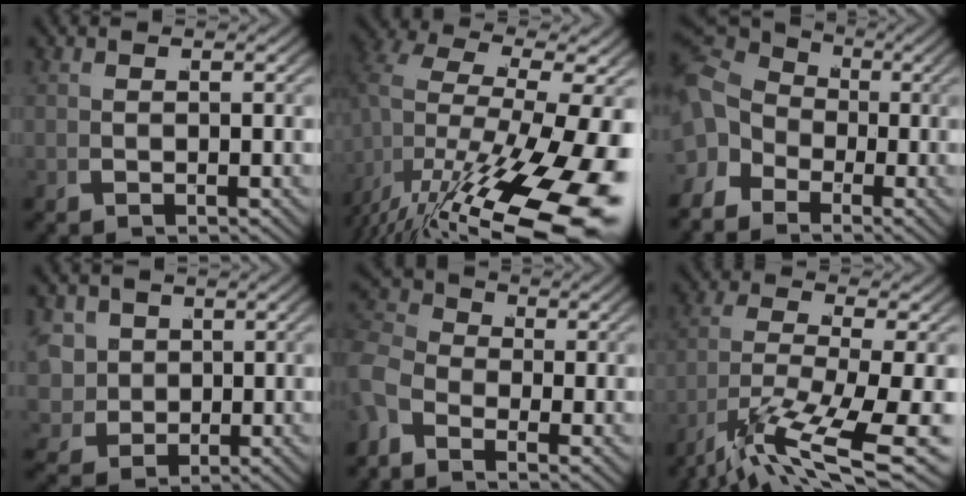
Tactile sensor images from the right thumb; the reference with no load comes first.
{"total": 12.2, "force": [-3.1, 6.1, 10.1], "torque": [-0.186, -0.066, -0.016]}
{"total": 5.7, "force": [1.2, 4.3, 3.5], "torque": [-0.054, 0.008, 0.014]}
{"total": 8.7, "force": [-0.6, 7.3, 4.7], "torque": [-0.107, -0.030, -0.013]}
{"total": 4.3, "force": [-0.4, 3.3, 2.8], "torque": [-0.041, 0.007, -0.027]}
{"total": 8.5, "force": [-3.7, 3.2, 7.0], "torque": [-0.127, -0.020, -0.058]}